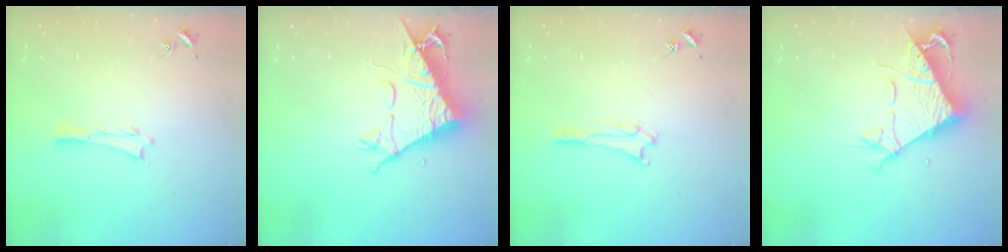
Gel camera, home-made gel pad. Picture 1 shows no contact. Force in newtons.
{"total": 9.7, "press": 9.6, "slide": 1.4}
{"total": 1.0, "press": 0.9, "slide": 0.2}
{"total": 7.4, "press": 7.4, "slide": 0.7}